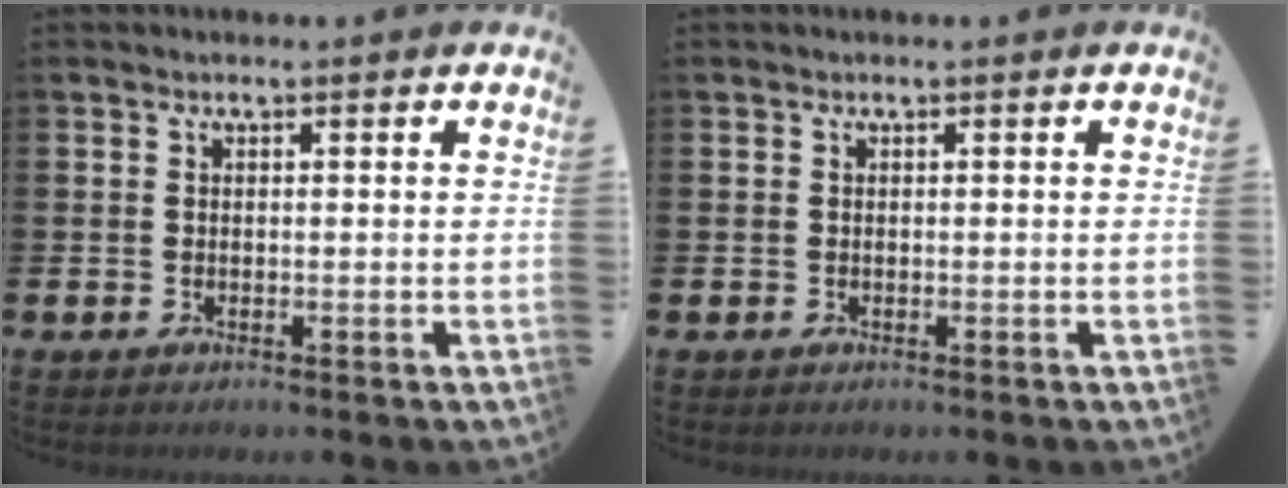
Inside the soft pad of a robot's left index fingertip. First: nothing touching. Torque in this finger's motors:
{"motor_torque": [0.00, 0.00, -0.01, 0.00]}